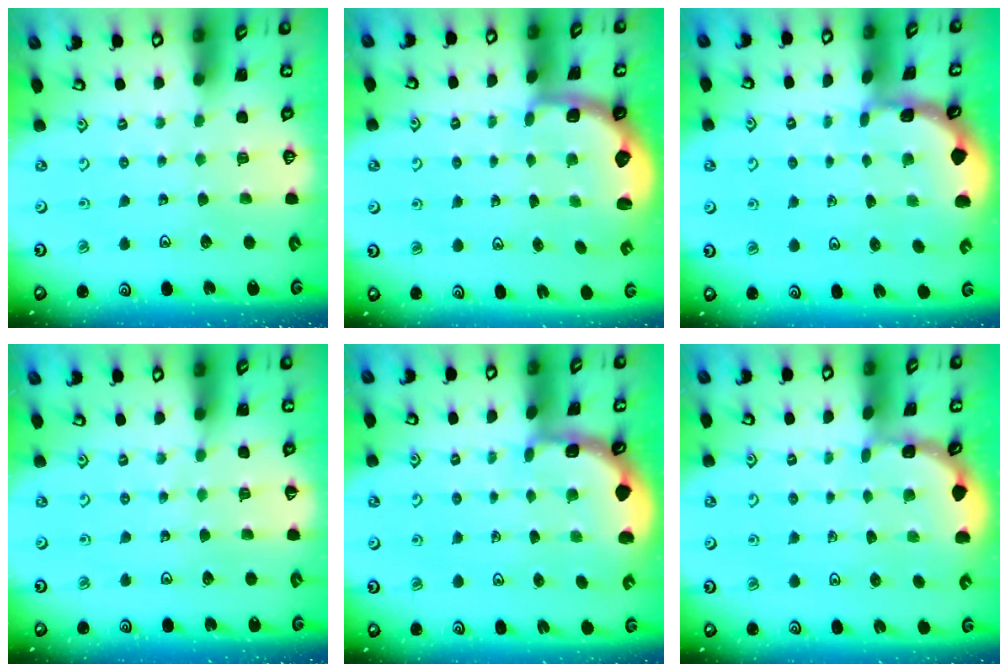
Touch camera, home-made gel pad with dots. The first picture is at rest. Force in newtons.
{"total": 2.9, "press": 1.8, "slide": 2.2}
{"total": 1.5, "press": 1.5, "slide": 0.2}
{"total": 1.7, "press": 1.7, "slide": 0.2}
{"total": 1.8, "press": 1.8, "slide": 0.3}
{"total": 1.7, "press": 1.7, "slide": 0.1}